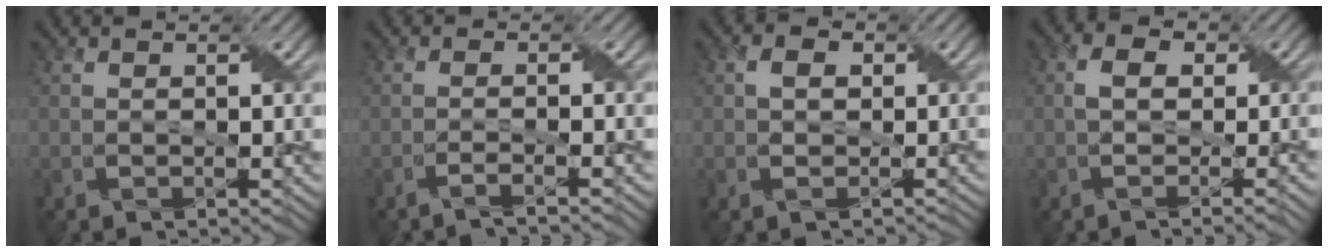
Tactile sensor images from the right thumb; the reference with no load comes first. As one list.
[{"total": 2.3, "force": [-1.6, 0.2, 1.6], "torque": [-0.019, 0.006, -0.047]}, {"total": 2.5, "force": [-0.2, 2.2, 1.3], "torque": [-0.027, -0.003, -0.002]}, {"total": 3.6, "force": [-0.5, 1.6, 3.2], "torque": [-0.050, 0.000, -0.013]}]